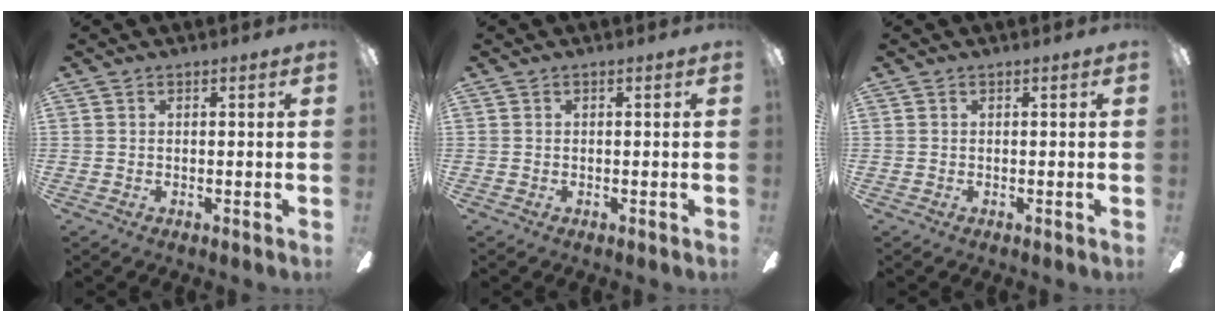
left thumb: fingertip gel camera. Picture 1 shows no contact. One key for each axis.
{"total": 0.0}
{"total": 0.0}